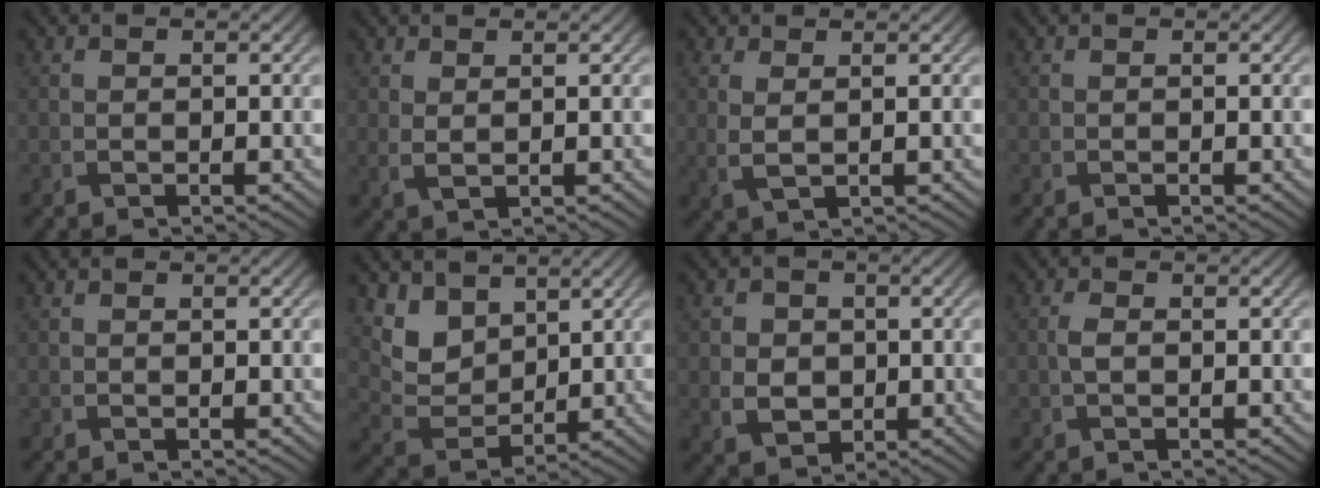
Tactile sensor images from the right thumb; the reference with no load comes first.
{"total": 1.6, "force": [1.0, 0.5, 1.2], "torque": [-0.031, -0.002, 0.023]}
{"total": 2.3, "force": [1.1, 0.7, 1.9], "torque": [-0.046, -0.003, 0.022]}
{"total": 0.0}
{"total": 0.0}
{"total": 6.4, "force": [4.0, 4.2, 2.9], "torque": [-0.084, -0.013, 0.078]}
{"total": 4.6, "force": [-0.1, 4.1, 2.1], "torque": [-0.048, -0.006, -0.013]}
{"total": 1.5, "force": [-0.1, 0.9, 1.2], "torque": [-0.030, 0.004, -0.004]}